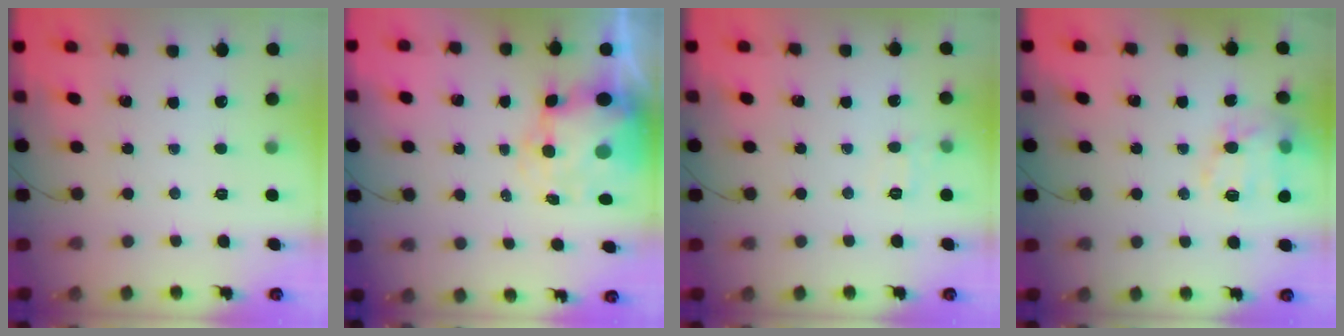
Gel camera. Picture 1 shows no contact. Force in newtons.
{"total": 9.9, "press": 9.7, "slide": 2.1}
{"total": 7.3, "press": 7.1, "slide": 1.8}
{"total": 12.9, "press": 12.8, "slide": 1.4}